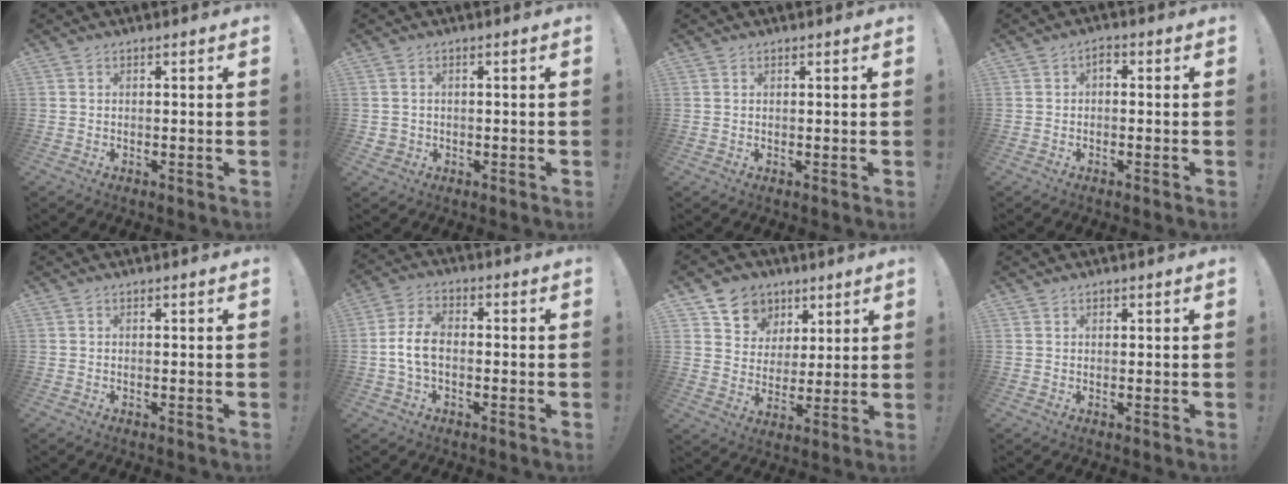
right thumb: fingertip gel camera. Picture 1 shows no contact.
{"total": 2.0, "force": [0.4, 1.9, 0.5], "torque": [-0.002, -0.003, 0.007]}
{"total": 0.9, "force": [0.7, 0.6, -0.2], "torque": [0.010, -0.002, 0.012]}
{"total": 1.8, "force": [-0.4, 1.3, 1.2], "torque": [-0.020, 0.005, -0.010]}
{"total": 0.0}
{"total": 8.2, "force": [-1.2, 5.1, 6.3], "torque": [-0.124, 0.006, -0.019]}
{"total": 9.7, "force": [5.0, 8.1, 1.6], "torque": [-0.020, -0.035, 0.101]}
{"total": 0.7, "force": [0.5, 0.4, 0.0], "torque": [0.003, -0.001, 0.010]}